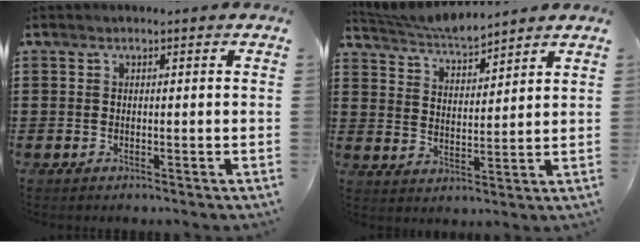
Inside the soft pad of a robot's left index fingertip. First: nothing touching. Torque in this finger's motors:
{"motor_torque": [-0.63, -0.55, -0.13, -0.02]}